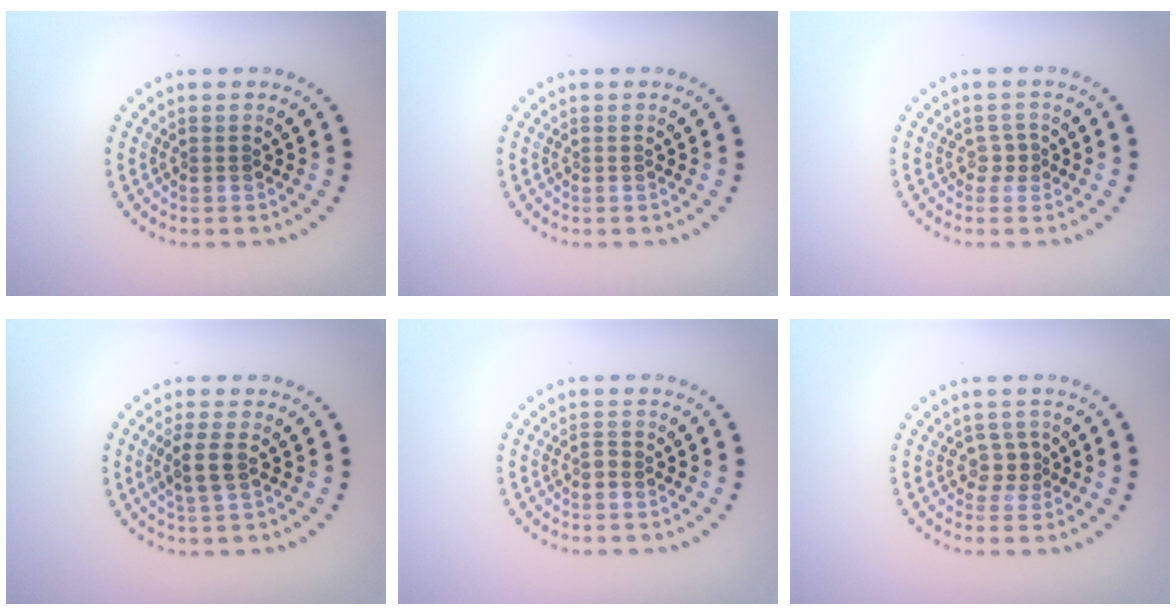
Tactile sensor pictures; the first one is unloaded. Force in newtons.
{"total": 0.0}
{"total": 0.9, "press": 0.7, "slide": 0.4}
{"total": 2.2, "press": 2.1, "slide": 0.8}
{"total": 0.7, "press": 0.6, "slide": 0.3}
{"total": 1.7, "press": 1.2, "slide": 1.2}